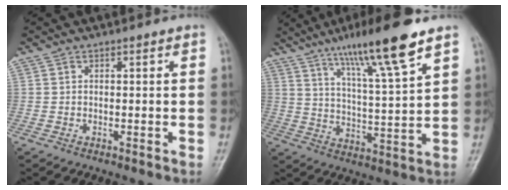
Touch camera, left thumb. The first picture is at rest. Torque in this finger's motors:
{"motor_torque": [0.84, 0.04, 1.40, -1.35, 0.34]}